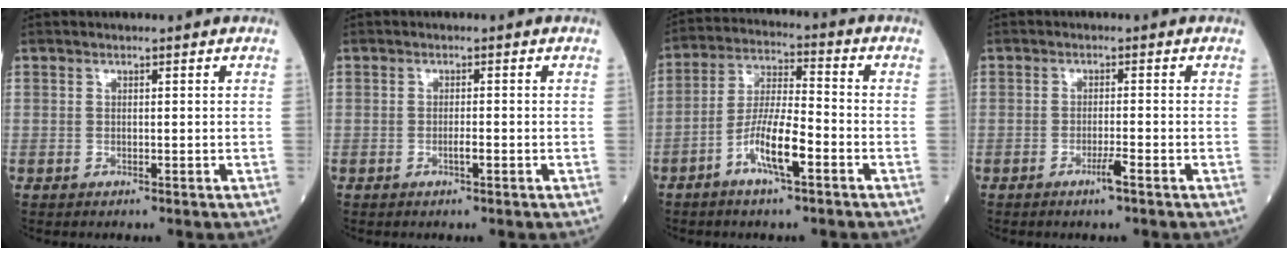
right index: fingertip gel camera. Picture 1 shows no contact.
{"total": 1.3, "force": [-0.5, 0.1, 1.1], "torque": [-0.018, 0.001, -0.009]}
{"total": 8.9, "force": [-4.2, 1.5, 7.7], "torque": [-0.155, 0.004, -0.080]}
{"total": 2.4, "force": [-1.4, -0.3, 2.0], "torque": [-0.038, -0.005, -0.027]}